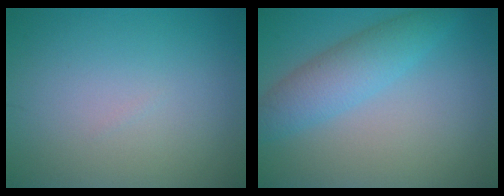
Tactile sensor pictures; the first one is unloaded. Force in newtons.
{"total": 4.3, "press": 4.3, "slide": 0.1}